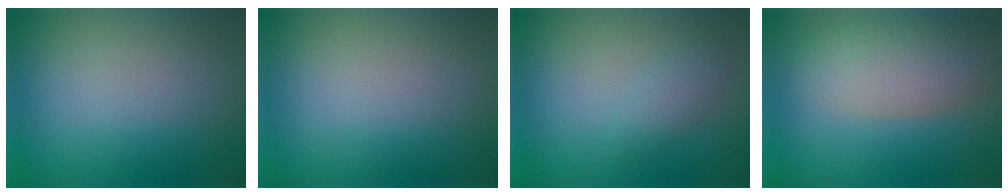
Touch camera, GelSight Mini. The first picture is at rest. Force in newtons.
{"total": 0.0}
{"total": 1.6, "press": 1.6, "slide": 0.0}
{"total": 5.6, "press": 5.6, "slide": 0.3}